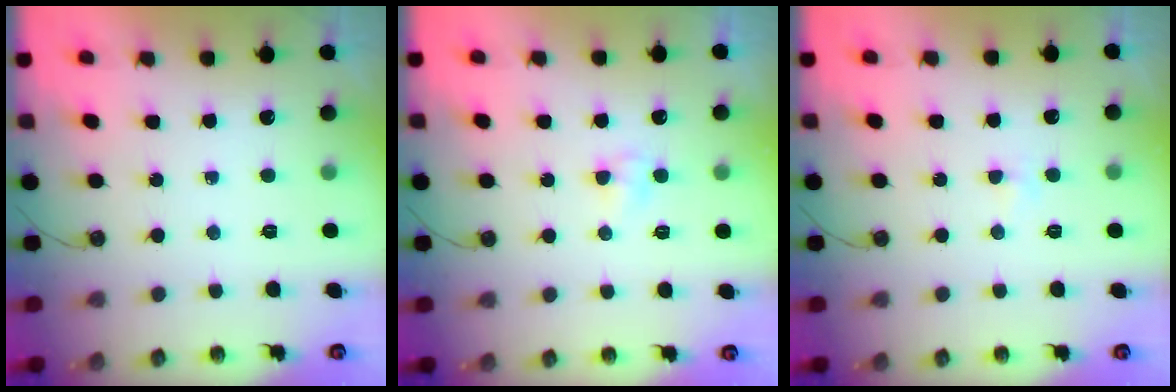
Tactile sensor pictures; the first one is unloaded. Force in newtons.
{"total": 4.0, "press": 4.0, "slide": 0.4}
{"total": 2.3, "press": 2.3, "slide": 0.4}